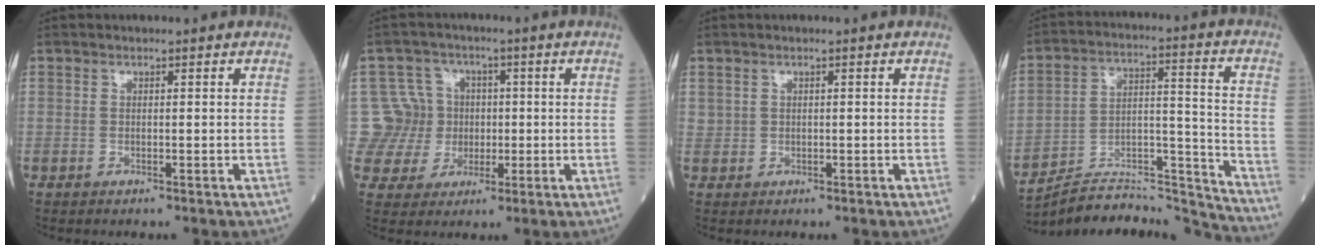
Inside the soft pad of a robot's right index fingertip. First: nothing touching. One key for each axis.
{"total": 8.0, "fx": 0.4, "fy": 7.9, "fz": 0.4, "tx": -0.006, "ty": 0.026, "tz": 0.014}
{"total": 0.9, "fx": 0.3, "fy": 0.8, "fz": 0.1, "tx": 0.009, "ty": 0.004, "tz": 0.003}
{"total": 16.8, "fx": -16.8, "fy": -0.8, "fz": 1.3, "tx": -0.013, "ty": 0.052, "tz": -0.270}